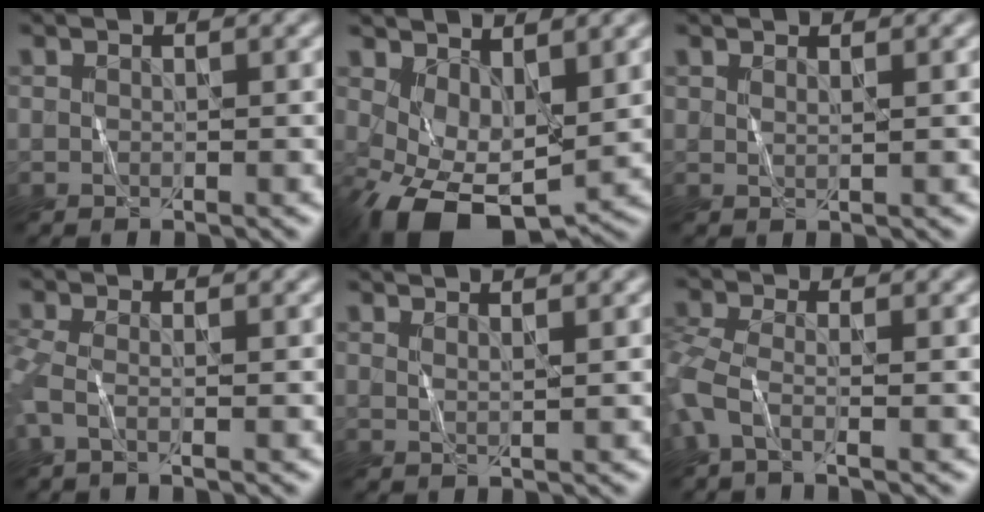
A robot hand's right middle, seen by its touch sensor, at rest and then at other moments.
{"total": 7.1, "force": [-0.5, 4.1, 5.8], "torque": [-0.117, -0.017, 0.000]}
{"total": 0.6, "force": [0.5, 0.2, 0.3], "torque": [-0.004, -0.002, 0.011]}
{"total": 2.2, "force": [-0.5, 0.7, 2.0], "torque": [-0.046, -0.009, -0.023]}
{"total": 2.5, "force": [1.8, 0.7, 1.5], "torque": [-0.006, 0.006, 0.005]}
{"total": 3.2, "force": [-1.4, 1.0, 2.7], "torque": [-0.072, -0.011, -0.041]}